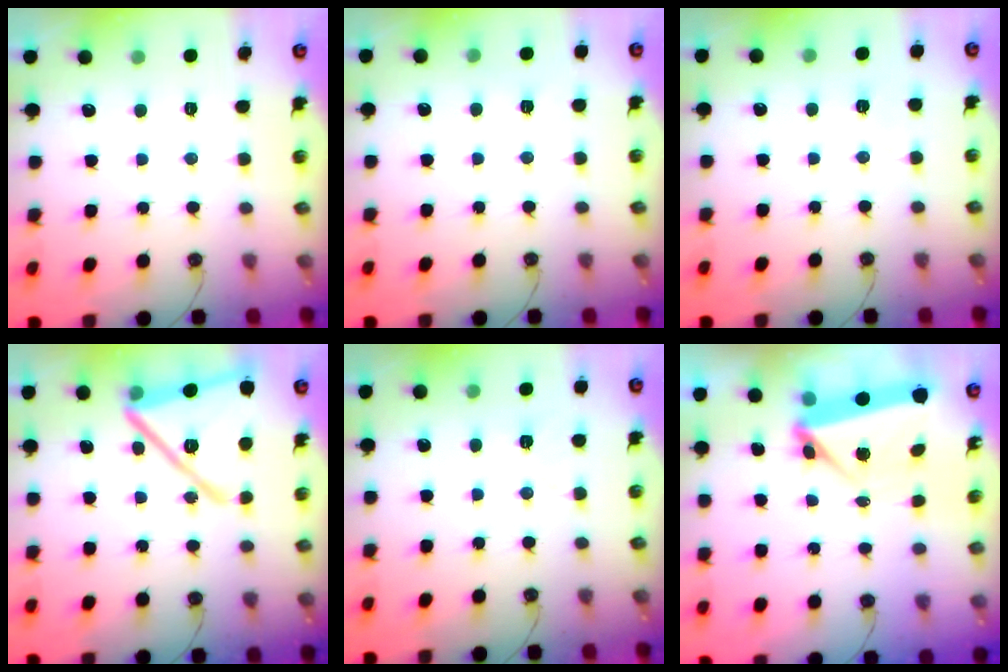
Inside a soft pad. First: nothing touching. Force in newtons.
{"total": 2.6, "press": 2.3, "slide": 1.2}
{"total": 5.1, "press": 4.8, "slide": 1.6}
{"total": 21.2, "press": 21.2, "slide": 1.6}
{"total": 6.6, "press": 6.1, "slide": 2.6}
{"total": 6.0, "press": 5.6, "slide": 2.3}